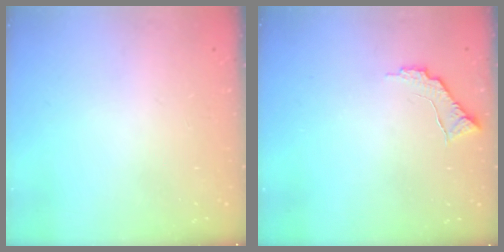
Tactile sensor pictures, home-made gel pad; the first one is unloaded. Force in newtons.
{"total": 8.3, "press": 8.3, "slide": 0.4}